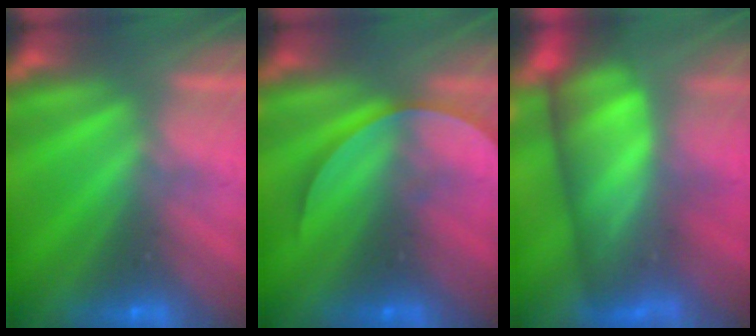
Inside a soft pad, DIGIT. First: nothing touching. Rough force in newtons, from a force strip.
{"total": 2.7}
{"total": 10.8}